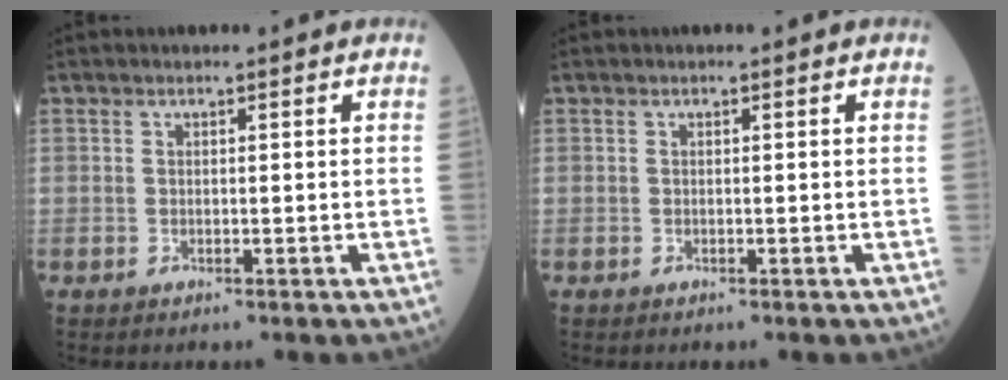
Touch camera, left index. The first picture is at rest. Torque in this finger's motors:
{"motor_torque": [-0.06, 0.07, -0.01, 0.00]}